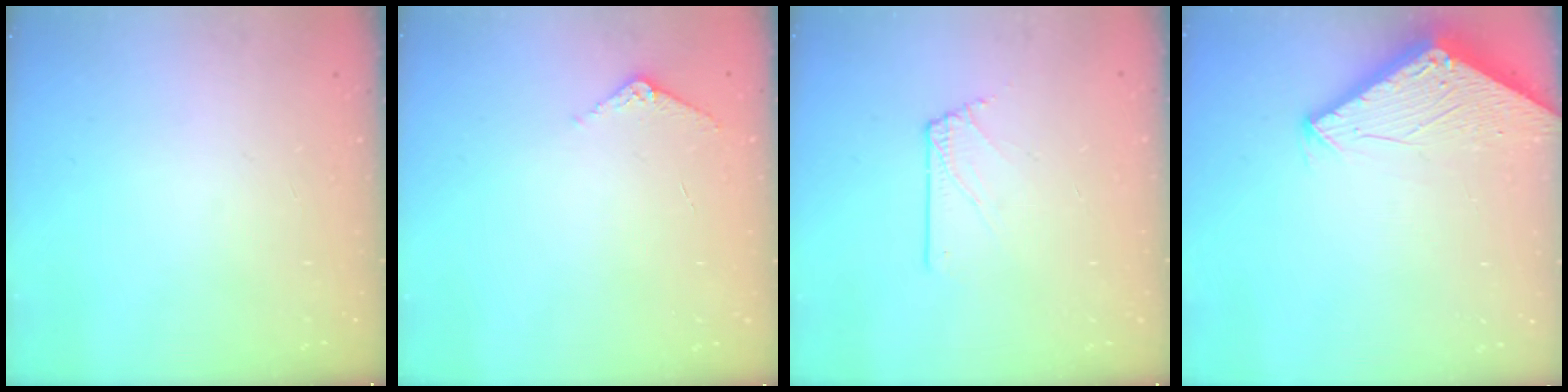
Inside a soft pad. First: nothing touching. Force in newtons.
{"total": 3.7, "press": 3.7, "slide": 0.4}
{"total": 3.0, "press": 2.9, "slide": 0.5}
{"total": 2.9, "press": 2.9, "slide": 0.2}